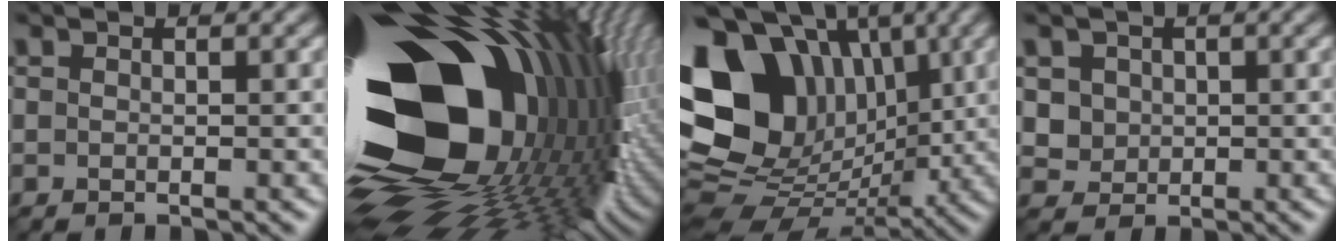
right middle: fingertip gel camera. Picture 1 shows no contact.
{"total": 22.2, "force": [0.9, 13.8, 17.4], "torque": [-0.316, -0.048, 0.006]}
{"total": 16.1, "force": [2.2, 12.2, 10.3], "torque": [-0.222, 0.026, 0.033]}
{"total": 2.9, "force": [0.8, 2.6, 1.1], "torque": [-0.037, -0.003, 0.030]}